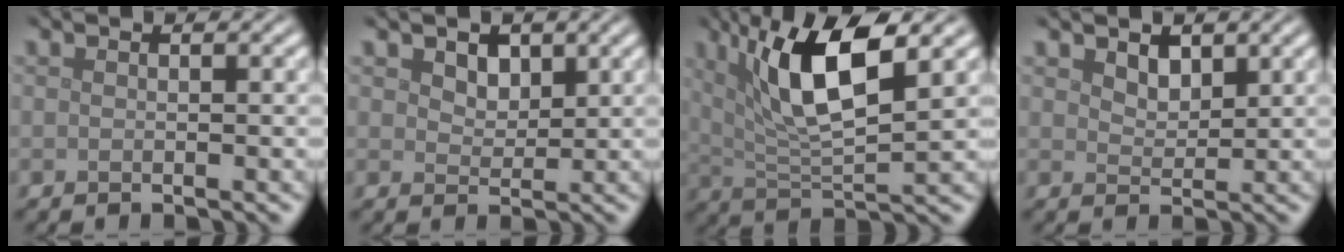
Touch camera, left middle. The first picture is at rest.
{"total": 1.8, "force": [1.0, 1.2, 0.8], "torque": [-0.019, -0.007, 0.017]}
{"total": 8.5, "force": [3.3, 2.4, 7.4], "torque": [-0.131, -0.003, 0.058]}
{"total": 1.6, "force": [1.1, 0.8, 0.6], "torque": [-0.015, -0.003, 0.023]}